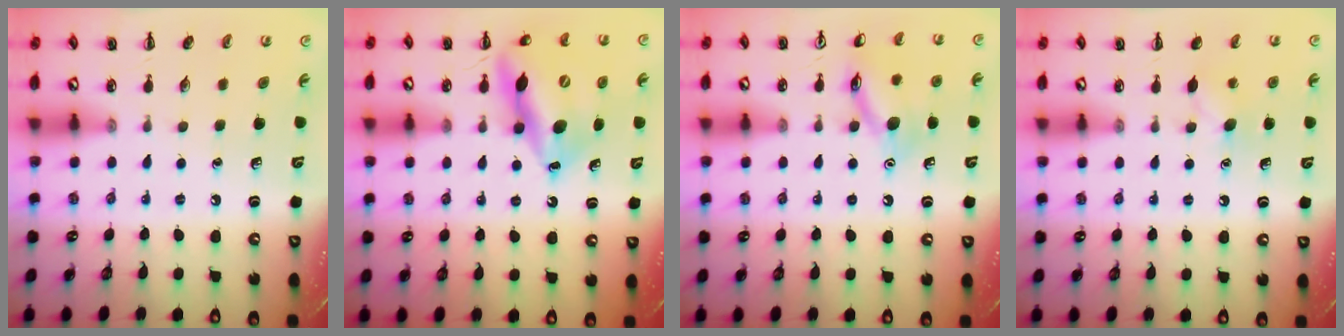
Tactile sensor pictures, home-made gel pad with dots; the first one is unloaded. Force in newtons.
{"total": 15.7, "press": 15.0, "slide": 4.5}
{"total": 12.6, "press": 12.6, "slide": 0.7}
{"total": 5.1, "press": 4.9, "slide": 1.3}